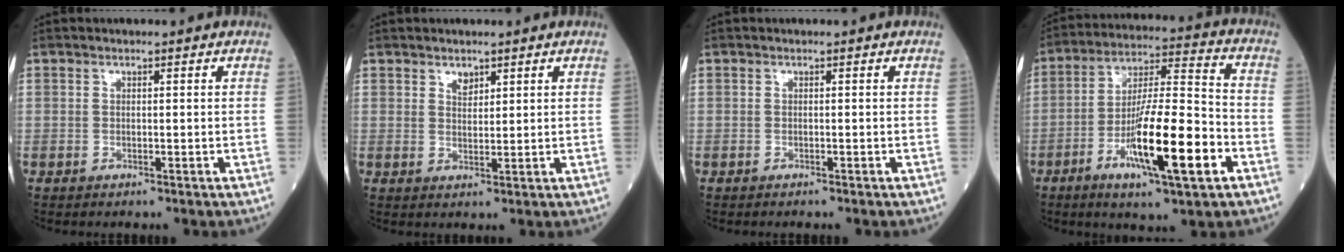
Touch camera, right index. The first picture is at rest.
{"total": 1.9, "force": [1.4, 1.0, 0.9], "torque": [-0.016, -0.002, 0.027]}
{"total": 0.0}
{"total": 16.3, "force": [-6.2, 1.8, 15.0], "torque": [-0.269, -0.011, -0.103]}